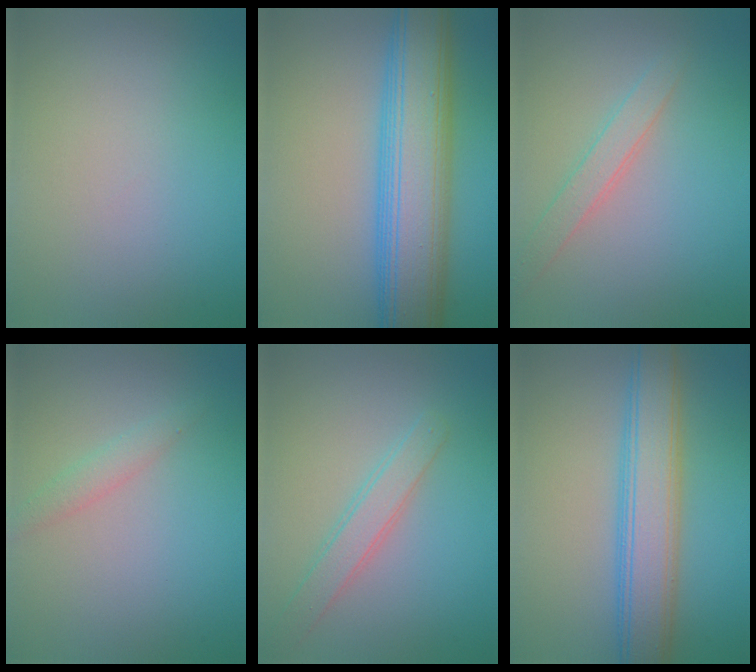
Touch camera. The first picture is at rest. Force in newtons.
{"total": 10.0, "press": 10.0, "slide": 0.1}
{"total": 2.0, "press": 2.0, "slide": 0.1}
{"total": 1.3, "press": 1.3, "slide": 0.0}
{"total": 2.5, "press": 2.5, "slide": 0.1}
{"total": 6.4, "press": 6.4, "slide": 0.3}